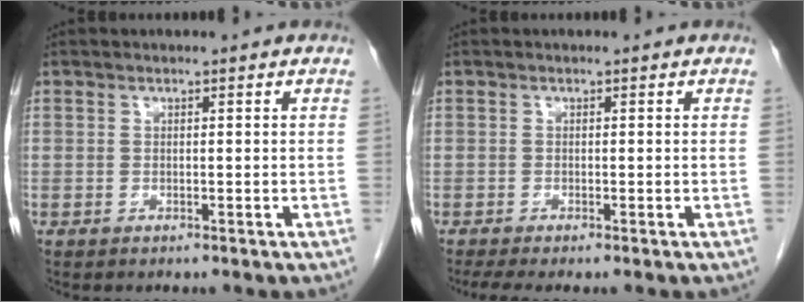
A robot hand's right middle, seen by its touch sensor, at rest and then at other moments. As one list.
[{"total": 2.6, "force": [-2.0, 0.1, 1.8], "torque": [-0.032, -0.009, -0.035]}]